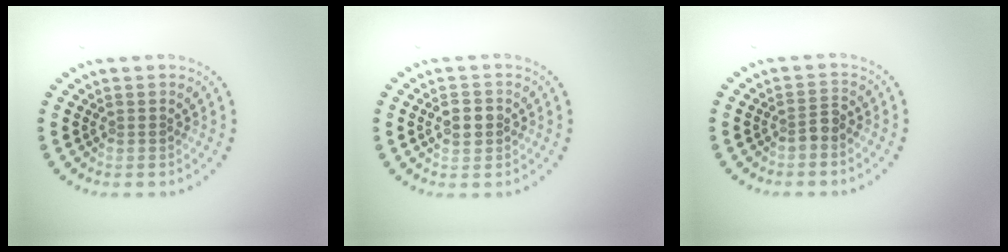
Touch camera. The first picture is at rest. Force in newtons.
{"total": 2.4, "press": 2.4, "slide": 0.1}
{"total": 1.3, "press": 1.0, "slide": 0.8}